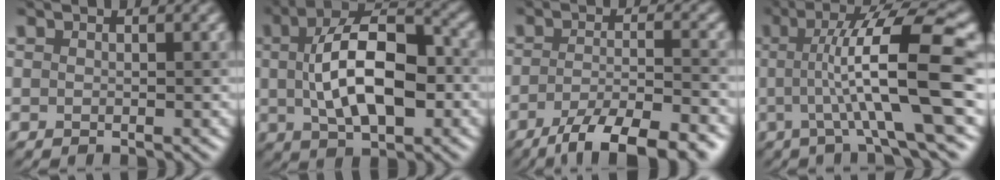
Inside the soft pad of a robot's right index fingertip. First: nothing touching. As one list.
[{"total": 9.3, "force": [0.4, 4.6, 8.1], "torque": [-0.144, 0.013, 0.002]}, {"total": 8.4, "force": [-5.4, 2.2, 6.1], "torque": [-0.092, -0.002, -0.092]}, {"total": 10.5, "force": [0.0, 1.8, 10.3], "torque": [-0.135, 0.012, -0.006]}]